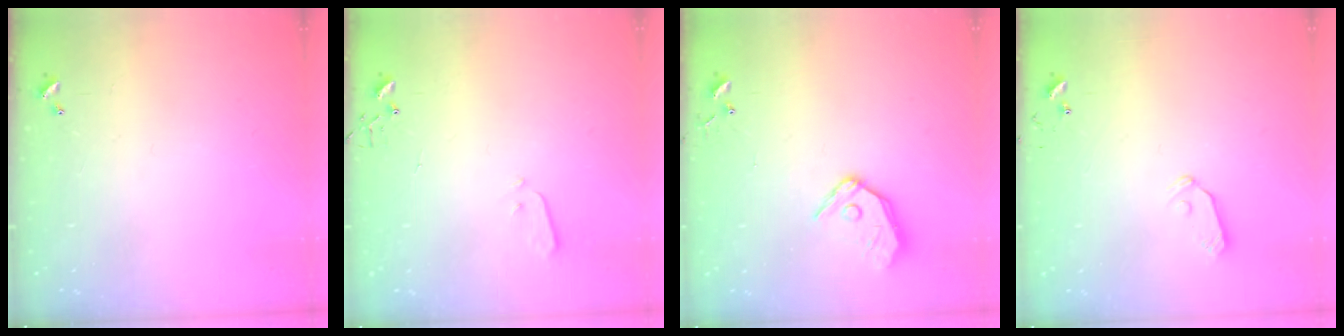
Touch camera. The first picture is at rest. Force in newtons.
{"total": 2.9, "press": 2.9, "slide": 0.1}
{"total": 11.3, "press": 11.1, "slide": 1.6}
{"total": 5.1, "press": 5.0, "slide": 0.4}